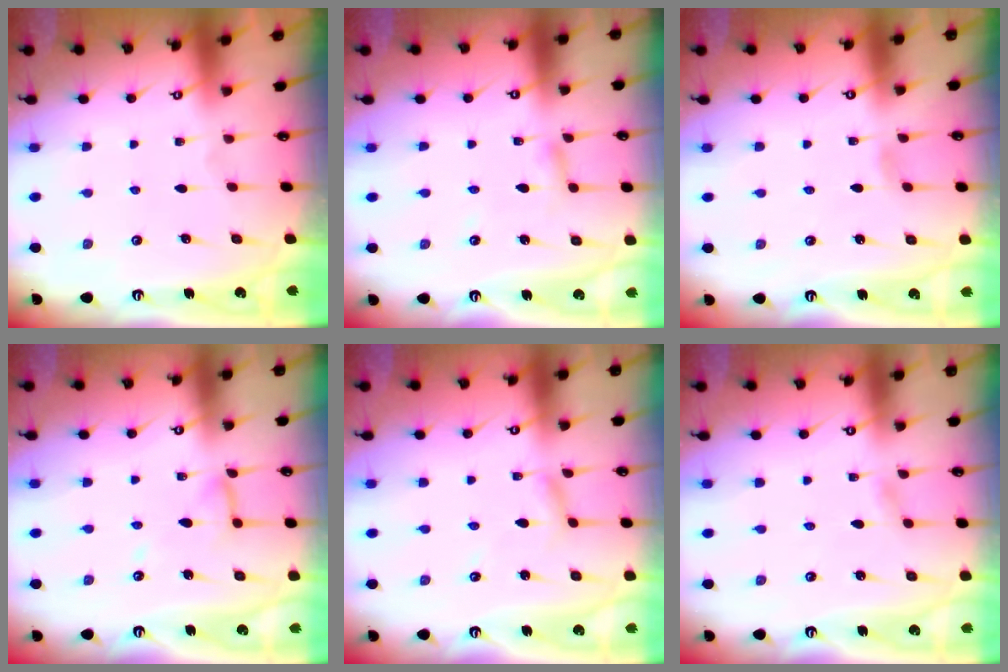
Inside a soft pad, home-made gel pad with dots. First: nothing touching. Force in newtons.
{"total": 2.5, "press": 2.5, "slide": 0.1}
{"total": 2.6, "press": 2.6, "slide": 0.3}
{"total": 7.4, "press": 7.3, "slide": 0.6}
{"total": 2.9, "press": 2.9, "slide": 0.2}
{"total": 1.4, "press": 1.4, "slide": 0.2}